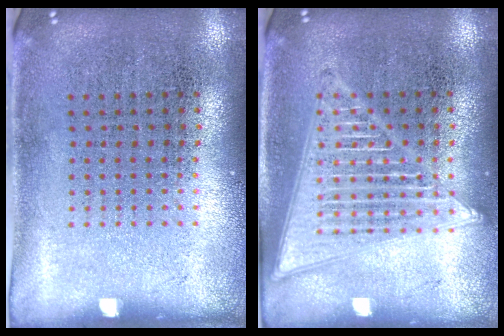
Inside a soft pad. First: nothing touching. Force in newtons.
{"total": 2.7, "press": 2.7, "slide": 0.2}